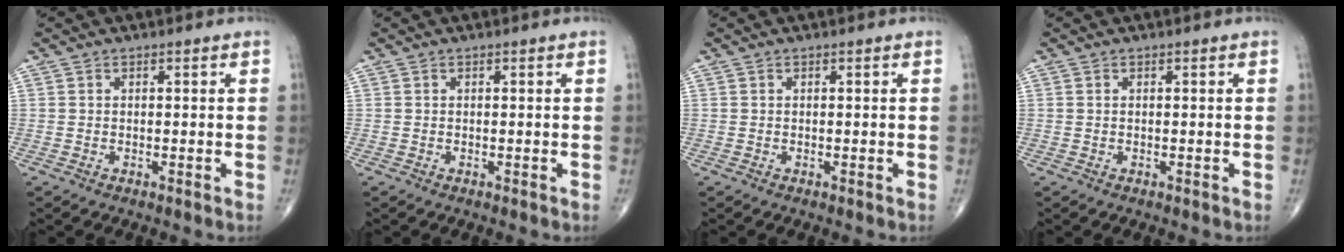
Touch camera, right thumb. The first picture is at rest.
{"total": 0.0}
{"total": 0.0}
{"total": 0.0}